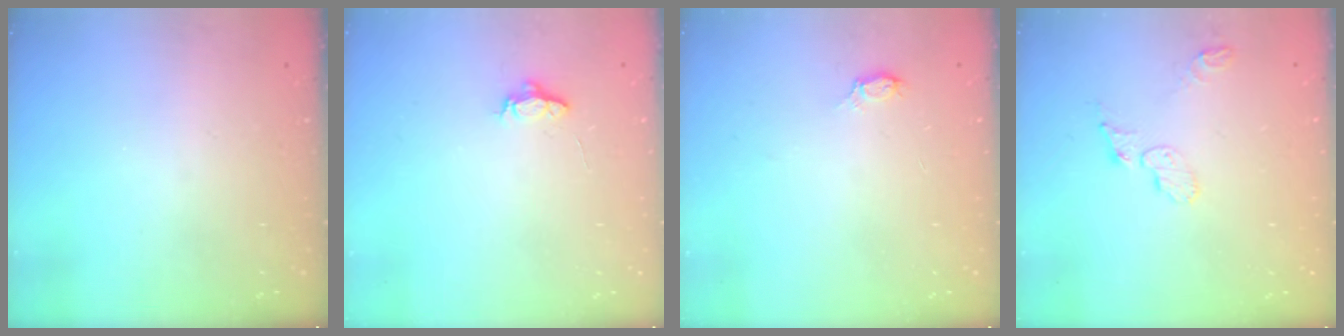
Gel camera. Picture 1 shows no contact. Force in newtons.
{"total": 4.7, "press": 4.7, "slide": 0.4}
{"total": 3.3, "press": 3.3, "slide": 0.4}
{"total": 5.8, "press": 5.8, "slide": 0.2}